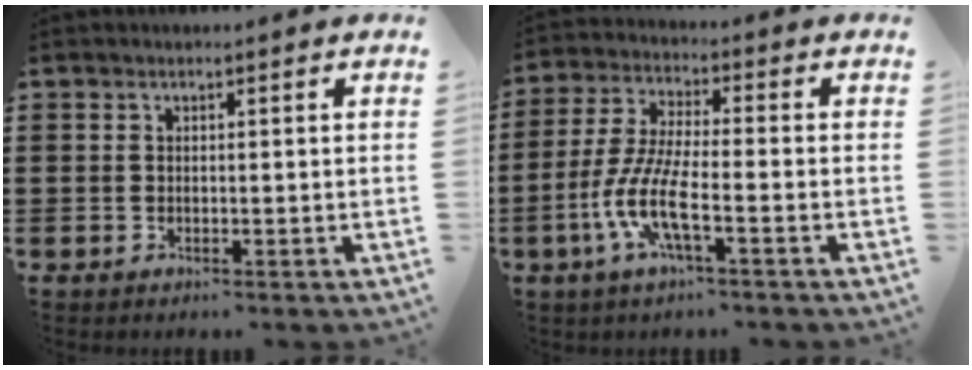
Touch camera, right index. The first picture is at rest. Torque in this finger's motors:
{"motor_torque": [2.14, 0.00, 1.05, 0.21]}